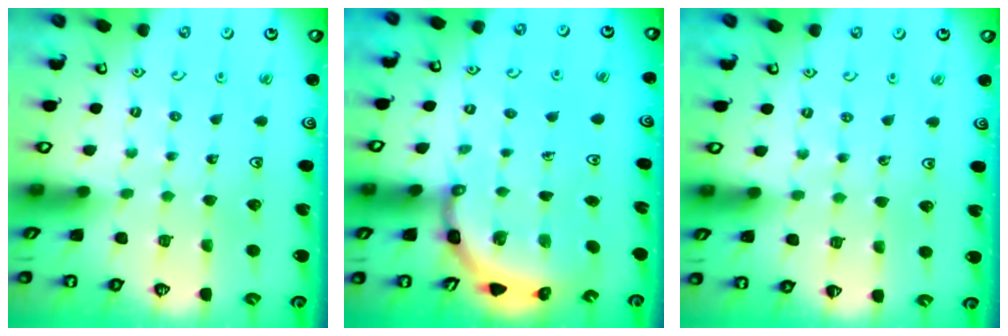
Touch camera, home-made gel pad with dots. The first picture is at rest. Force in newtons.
{"total": 4.0, "press": 3.8, "slide": 1.3}
{"total": 2.0, "press": 2.0, "slide": 0.3}